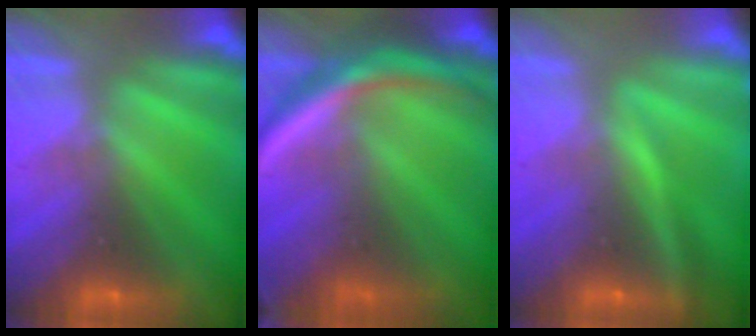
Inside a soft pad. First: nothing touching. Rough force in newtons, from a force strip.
{"total": 9.9}
{"total": 2.8}